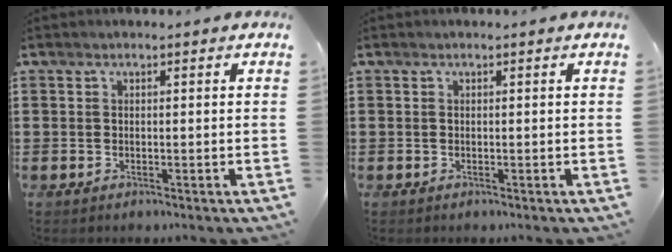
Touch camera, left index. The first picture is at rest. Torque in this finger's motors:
{"motor_torque": [-0.94, 1.19, 0.00, 0.00]}